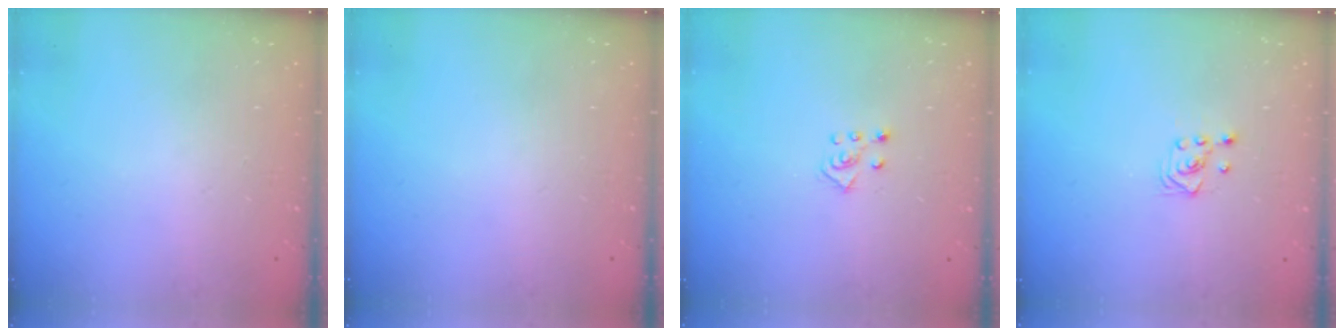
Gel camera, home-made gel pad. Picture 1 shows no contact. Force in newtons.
{"total": 0.0}
{"total": 5.0, "press": 4.9, "slide": 0.4}
{"total": 3.0, "press": 2.6, "slide": 1.5}